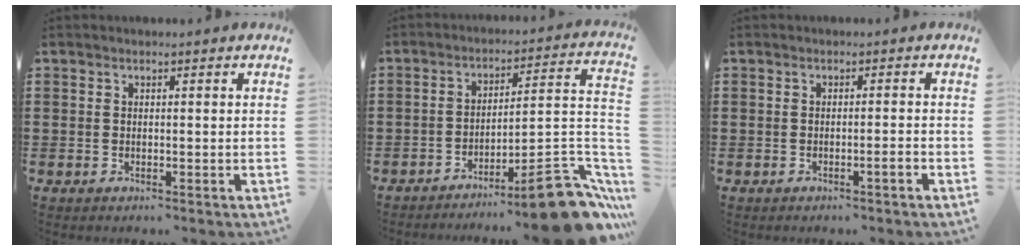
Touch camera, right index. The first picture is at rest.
{"total": 12.4, "force": [-9.3, 1.9, 8.0], "torque": [-0.087, 0.030, -0.164]}
{"total": 1.4, "force": [-0.9, -0.2, 1.1], "torque": [-0.018, -0.004, -0.016]}